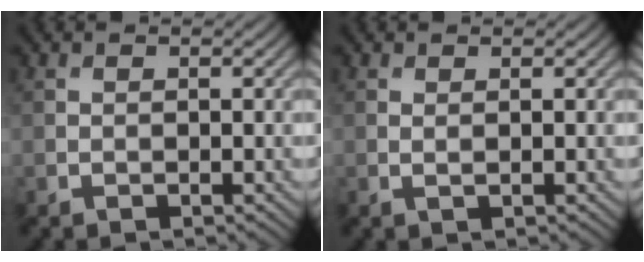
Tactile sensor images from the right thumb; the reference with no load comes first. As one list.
[{"total": 0.6, "force": [0.3, 0.1, 0.6], "torque": [-0.013, 0.001, 0.005]}]